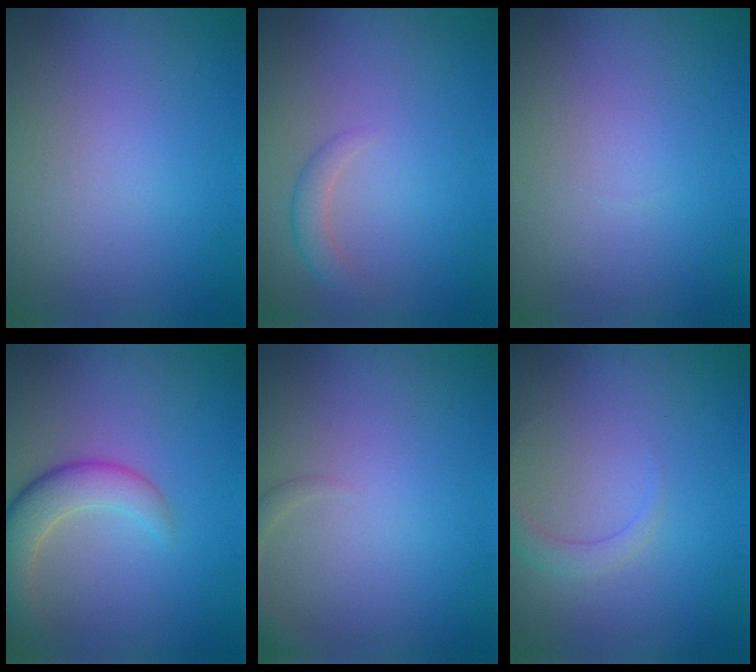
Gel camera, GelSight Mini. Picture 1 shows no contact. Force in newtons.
{"total": 1.5, "press": 1.5, "slide": 0.1}
{"total": 0.0}
{"total": 4.5, "press": 4.4, "slide": 0.4}
{"total": 1.5, "press": 1.5, "slide": 0.1}
{"total": 1.6, "press": 1.6, "slide": 0.1}